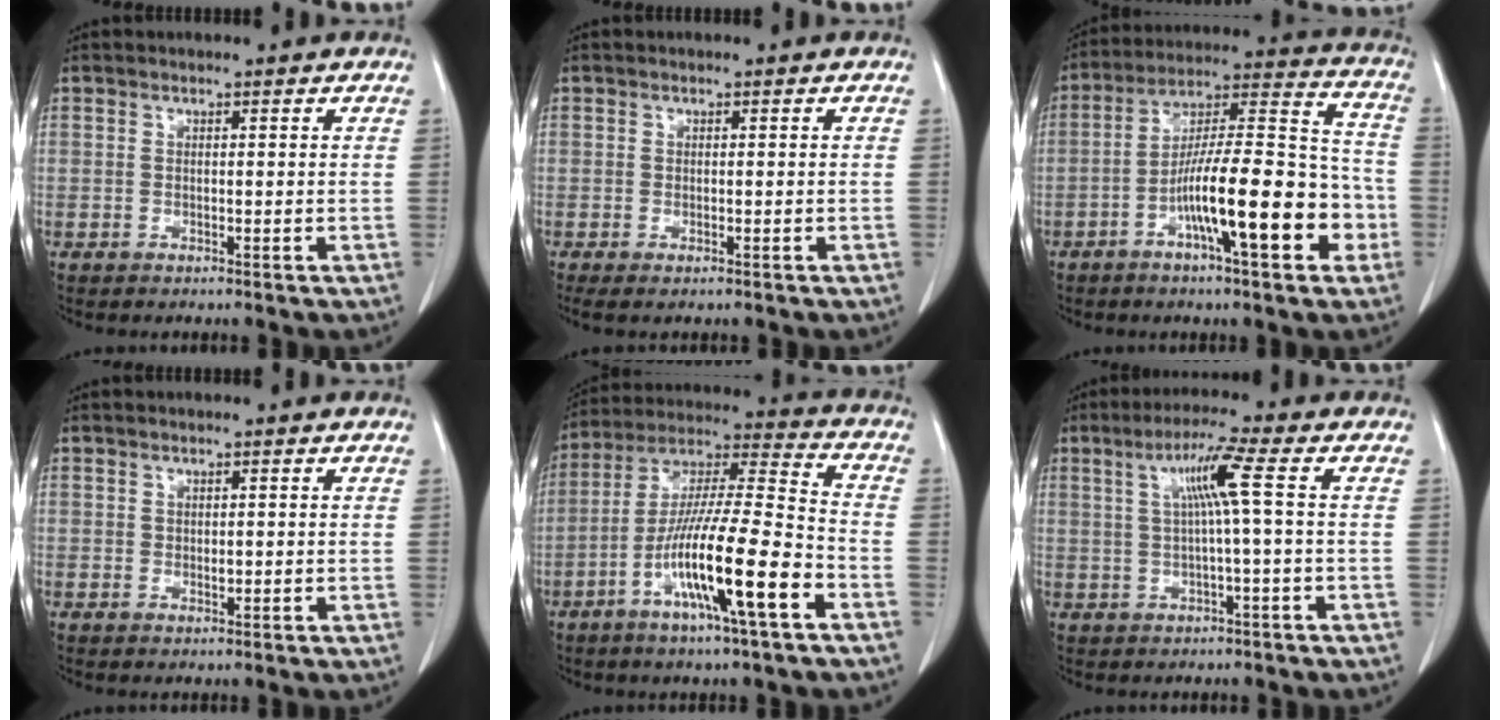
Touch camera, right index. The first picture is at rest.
{"total": 2.0, "force": [-1.4, 0.5, 1.3], "torque": [-0.016, -0.006, -0.019]}
{"total": 17.2, "force": [-6.2, 3.1, 15.8], "torque": [-0.257, 0.016, -0.099]}
{"total": 0.6, "force": [0.1, 0.5, 0.4], "torque": [-0.005, -0.001, 0.003]}
{"total": 16.8, "force": [-7.1, 0.4, 15.2], "torque": [-0.284, -0.010, -0.128]}
{"total": 6.1, "force": [1.1, -1.1, 5.9], "torque": [-0.108, 0.014, 0.025]}